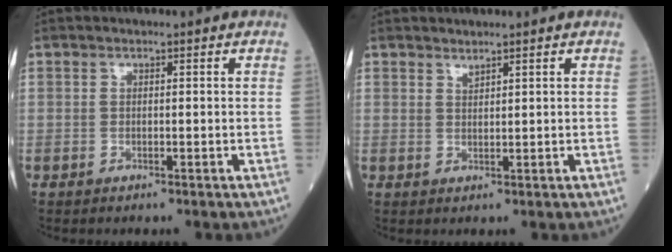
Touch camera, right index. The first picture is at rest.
{"total": 1.0, "force": [0.9, 0.0, 0.3], "torque": [-0.005, -0.006, 0.018]}